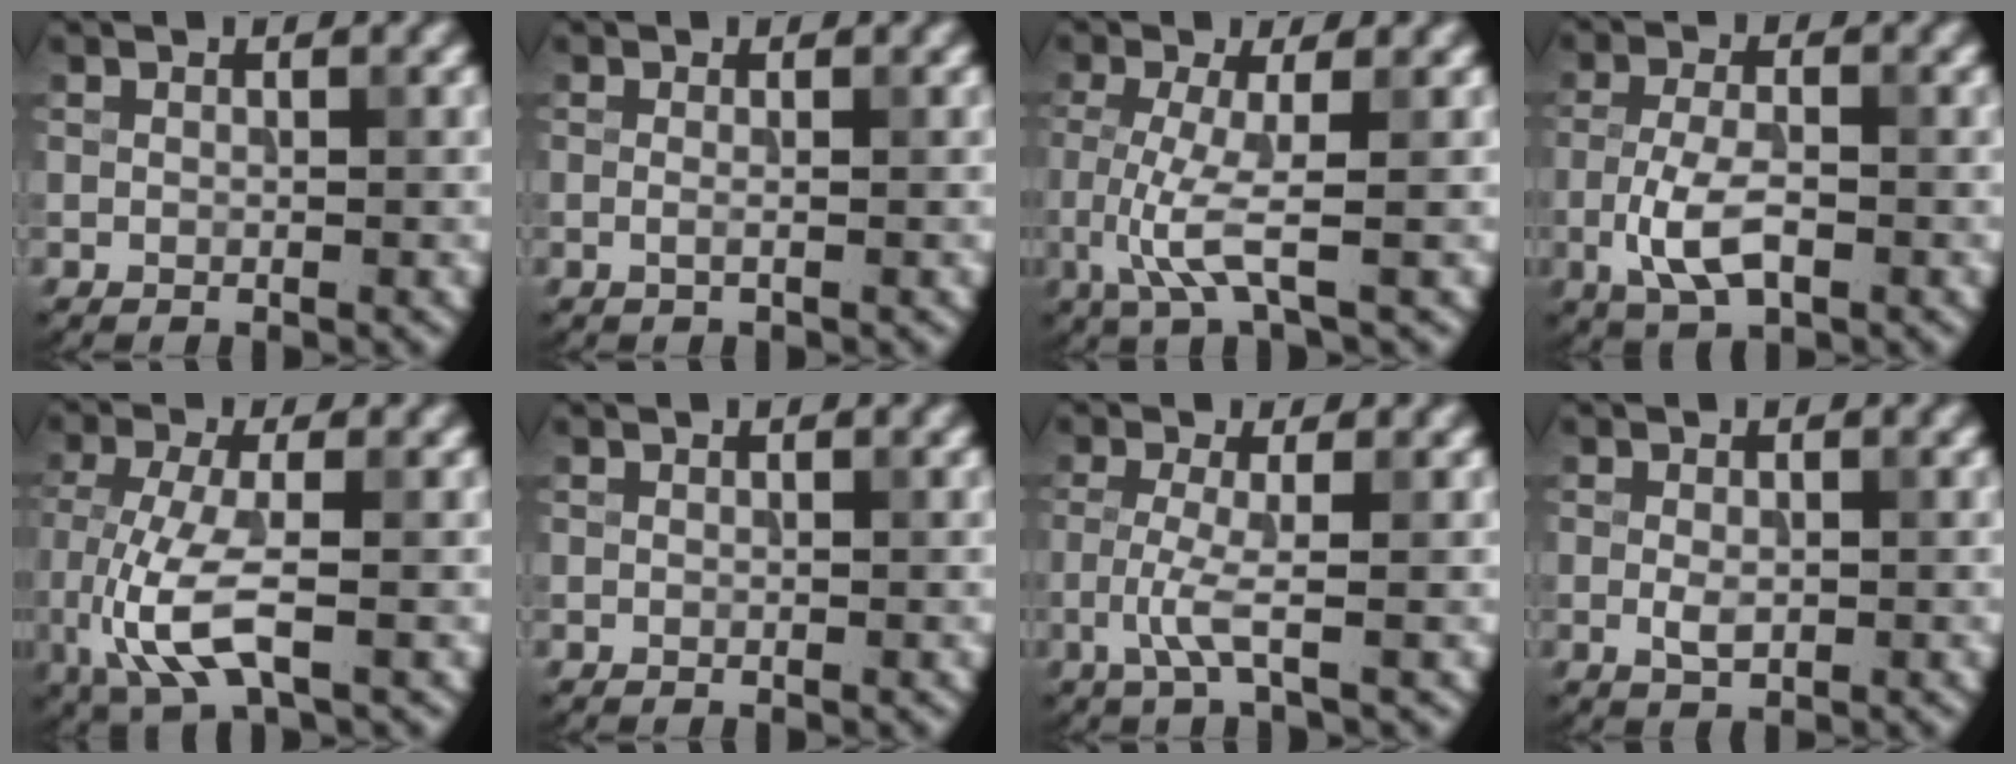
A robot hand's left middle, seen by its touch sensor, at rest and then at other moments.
{"total": 0.5, "force": [-0.2, -0.3, 0.4], "torque": [-0.016, 0.001, -0.001]}
{"total": 3.5, "force": [-0.7, 0.1, 3.4], "torque": [-0.091, -0.007, -0.016]}
{"total": 4.1, "force": [-1.6, 1.4, 3.5], "torque": [-0.080, 0.003, -0.033]}
{"total": 5.6, "force": [-1.8, 1.5, 5.1], "torque": [-0.125, -0.006, -0.033]}
{"total": 0.0}
{"total": 2.3, "force": [-0.9, -0.3, 2.1], "torque": [-0.058, 0.002, -0.022]}
{"total": 1.4, "force": [-0.4, 0.6, 1.1], "torque": [-0.026, 0.002, -0.004]}